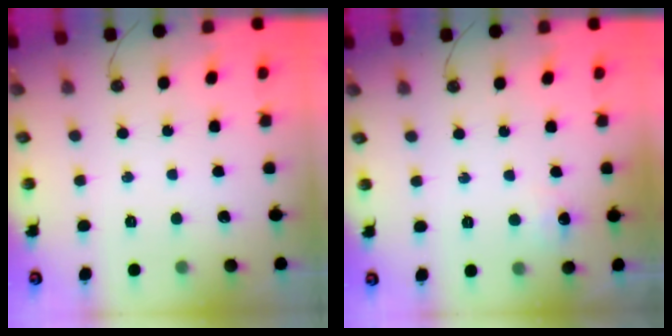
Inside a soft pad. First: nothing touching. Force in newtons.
{"total": 4.3, "press": 4.2, "slide": 0.6}